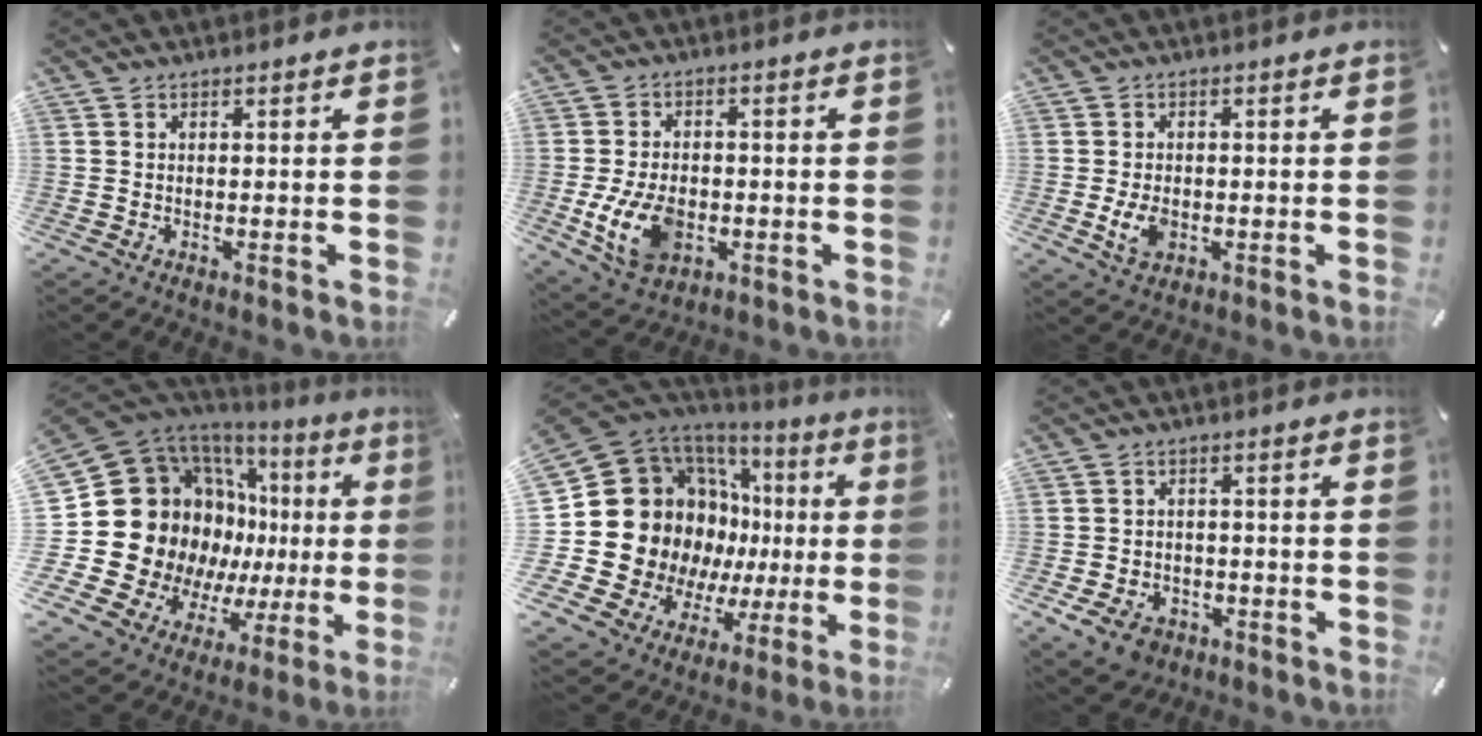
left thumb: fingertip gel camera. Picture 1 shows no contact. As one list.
[{"total": 11.1, "force": [-2.6, 7.6, 7.7], "torque": [-0.164, 0.000, -0.044]}, {"total": 4.8, "force": [-1.0, 3.2, 3.4], "torque": [-0.070, -0.005, -0.020]}, {"total": 26.8, "force": [2.5, 20.3, 17.4], "torque": [-0.298, -0.067, 0.103]}, {"total": 25.0, "force": [2.4, 19.2, 15.9], "torque": [-0.290, -0.055, 0.090]}, {"total": 6.5, "force": [-3.3, 4.9, 2.8], "torque": [-0.053, 0.017, -0.062]}]